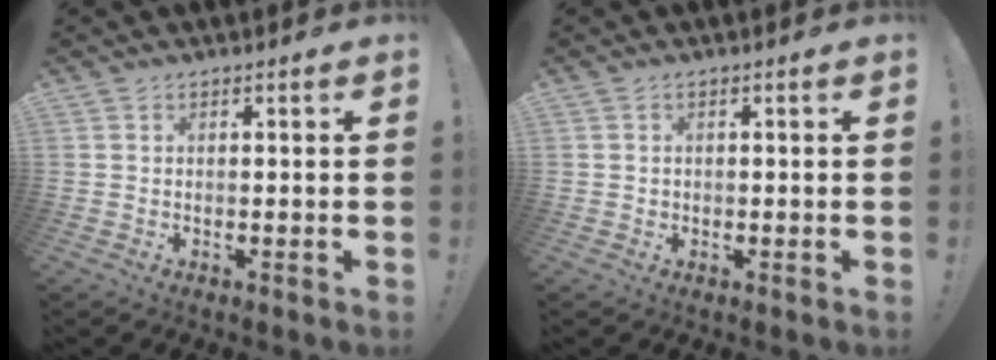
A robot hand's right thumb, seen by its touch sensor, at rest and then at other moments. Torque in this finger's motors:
{"motor_torque": [-0.05, 0.02, 0.26, -0.01, 0.00]}